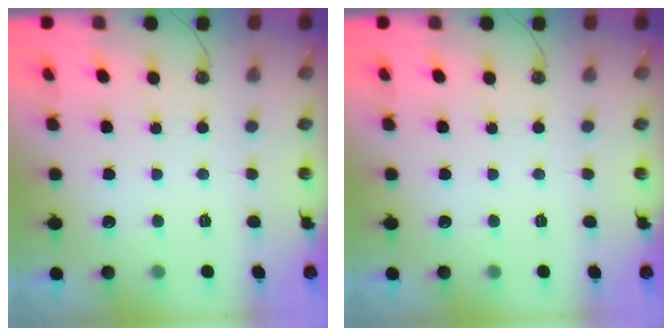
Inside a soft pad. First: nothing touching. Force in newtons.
{"total": 0.0}